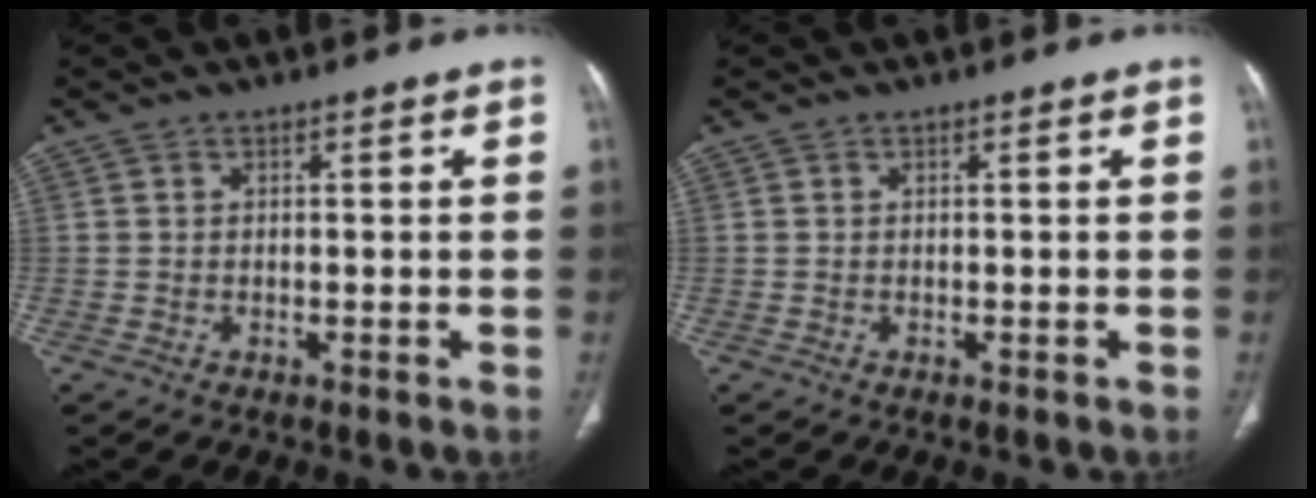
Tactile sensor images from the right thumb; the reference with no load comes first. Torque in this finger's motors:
{"motor_torque": [0.00, 0.00, 0.00, 0.00, 0.00]}